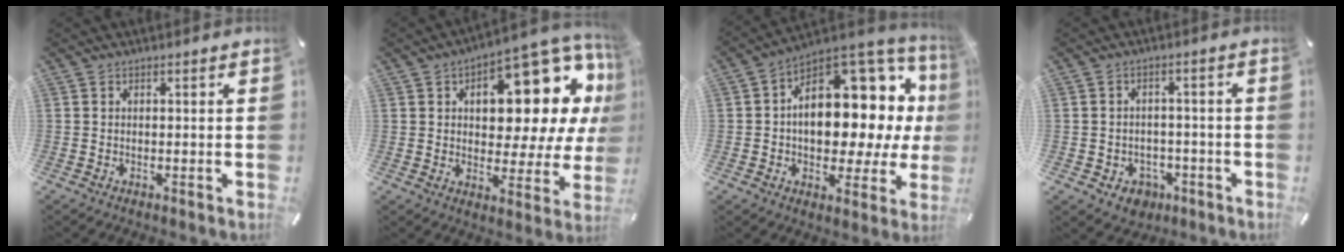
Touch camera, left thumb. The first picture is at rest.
{"total": 16.6, "force": [7.7, 8.5, 12.0], "torque": [-0.135, -0.080, 0.116]}
{"total": 17.8, "force": [4.1, 11.3, 13.1], "torque": [-0.155, -0.062, 0.068]}
{"total": 5.0, "force": [-2.3, 4.2, 1.6], "torque": [-0.024, 0.015, -0.042]}